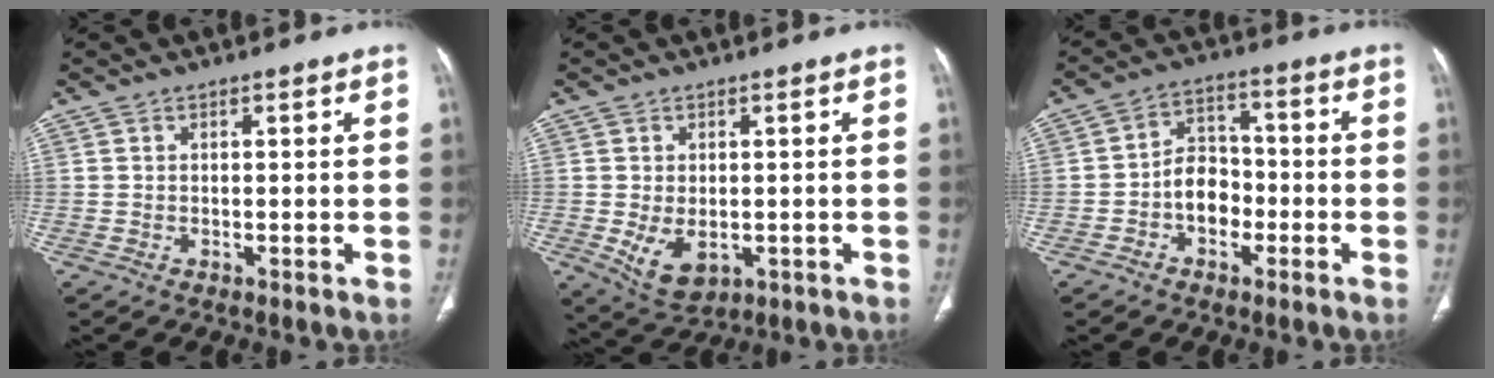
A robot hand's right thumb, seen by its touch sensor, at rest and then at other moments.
{"total": 6.6, "force": [-1.3, 4.2, 4.9], "torque": [-0.081, -0.009, -0.004]}
{"total": 7.5, "force": [-2.4, 5.6, 4.4], "torque": [-0.044, 0.032, -0.052]}